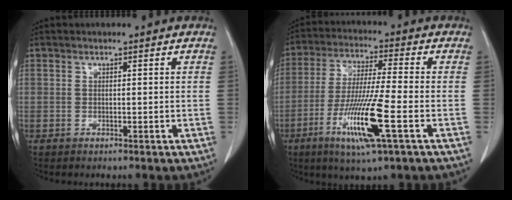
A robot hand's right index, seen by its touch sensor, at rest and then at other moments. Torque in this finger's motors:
{"motor_torque": [1.73, -0.41, 0.56, 0.18]}